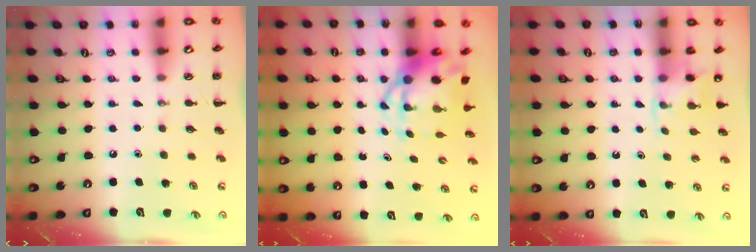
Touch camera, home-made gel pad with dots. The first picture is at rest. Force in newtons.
{"total": 6.6, "press": 6.3, "slide": 1.8}
{"total": 3.6, "press": 3.4, "slide": 1.2}